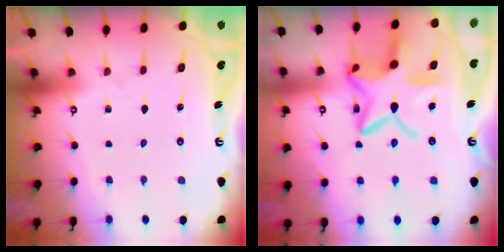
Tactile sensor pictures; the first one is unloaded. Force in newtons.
{"total": 17.4, "press": 17.3, "slide": 1.4}